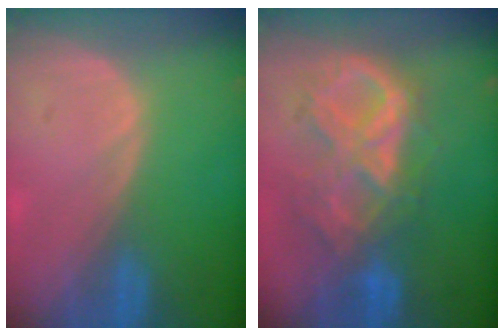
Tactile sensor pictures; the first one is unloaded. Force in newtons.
{"total": 10.2, "press": 8.7, "slide": 5.3}